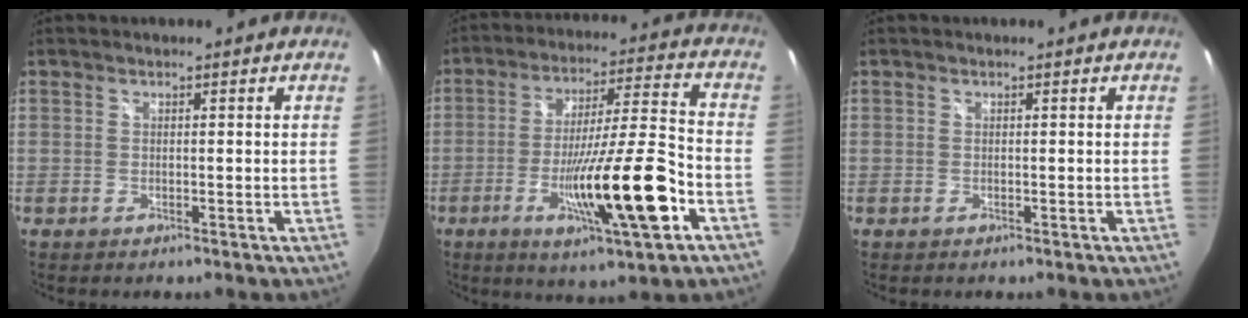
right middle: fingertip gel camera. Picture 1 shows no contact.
{"total": 17.7, "force": [-7.0, 1.1, 16.2], "torque": [-0.288, -0.025, -0.117]}
{"total": 0.0}